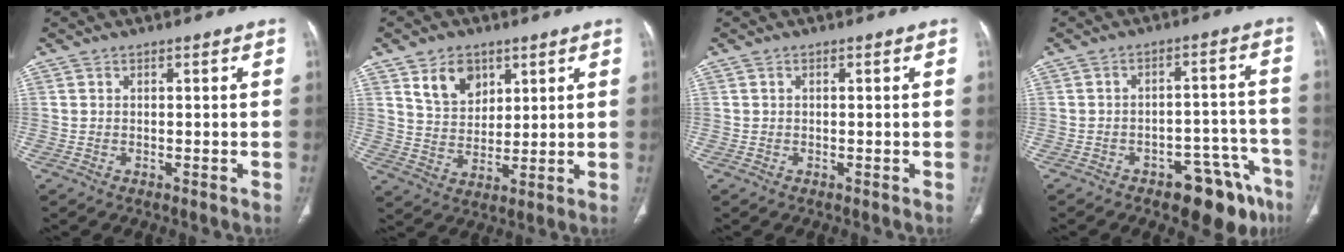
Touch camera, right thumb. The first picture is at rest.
{"total": 8.5, "force": [4.5, 5.9, 4.2], "torque": [-0.046, -0.029, 0.088]}
{"total": 0.0}
{"total": 12.5, "force": [-8.2, 5.7, 7.6], "torque": [-0.057, 0.067, -0.107]}